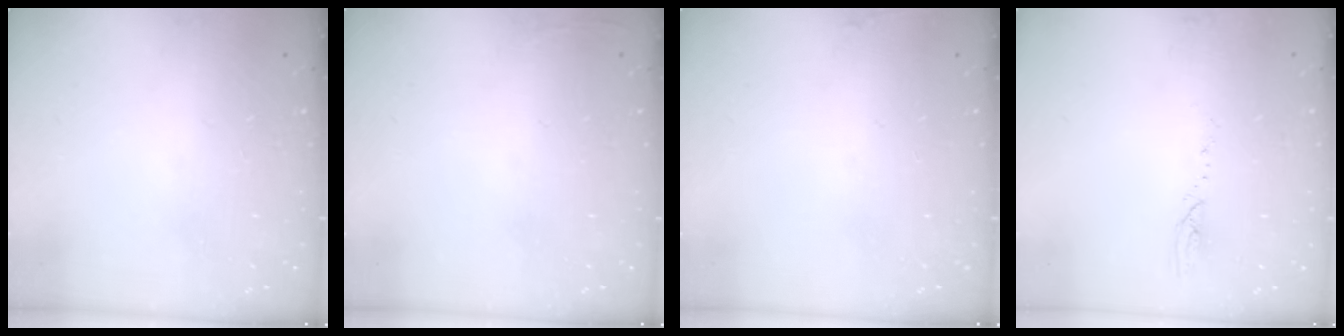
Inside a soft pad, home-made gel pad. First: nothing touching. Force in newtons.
{"total": 2.5, "press": 2.4, "slide": 0.9}
{"total": 7.0, "press": 4.6, "slide": 5.3}
{"total": 2.6, "press": 2.6, "slide": 0.3}